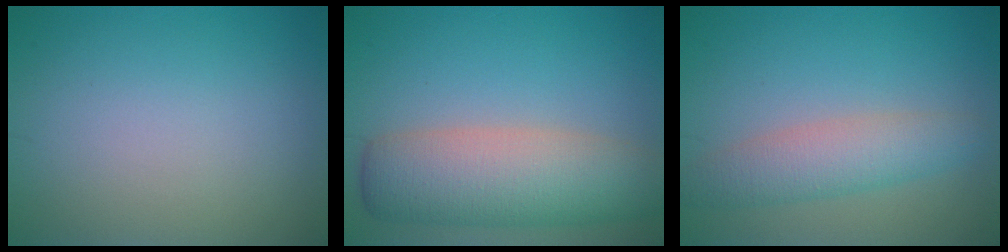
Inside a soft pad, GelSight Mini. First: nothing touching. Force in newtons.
{"total": 8.1, "press": 8.1, "slide": 0.4}
{"total": 4.0, "press": 4.0, "slide": 0.1}